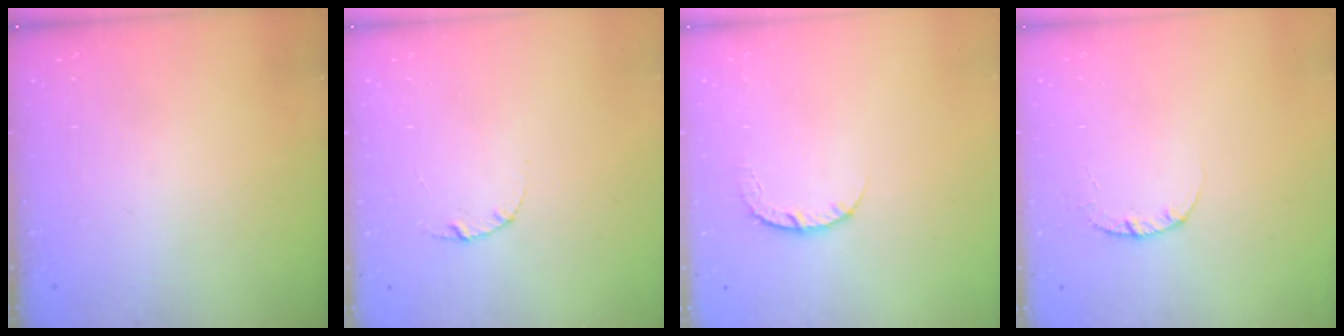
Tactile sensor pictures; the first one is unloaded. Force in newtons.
{"total": 3.0, "press": 3.0, "slide": 0.4}
{"total": 4.8, "press": 4.8, "slide": 0.6}
{"total": 2.4, "press": 2.4, "slide": 0.3}